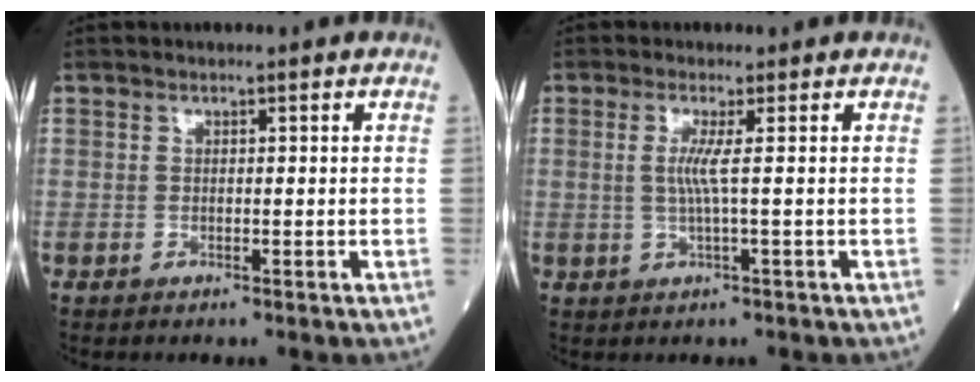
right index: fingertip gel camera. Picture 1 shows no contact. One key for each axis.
{"total": 2.9, "fx": 0.3, "fy": -0.6, "fz": 2.8, "tx": -0.063, "ty": -0.004, "tz": 0.003}